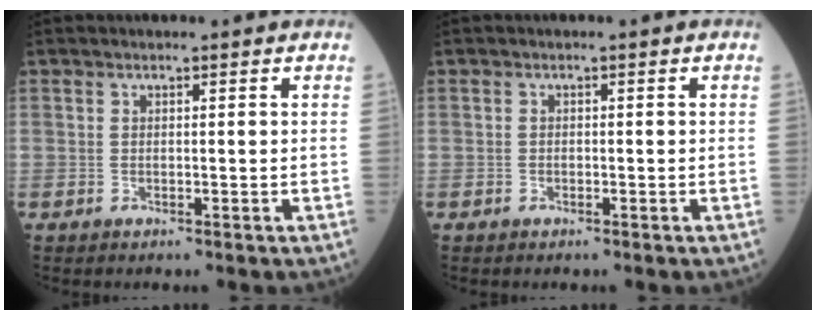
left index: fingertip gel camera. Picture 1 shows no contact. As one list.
[{"total": 0.0}]